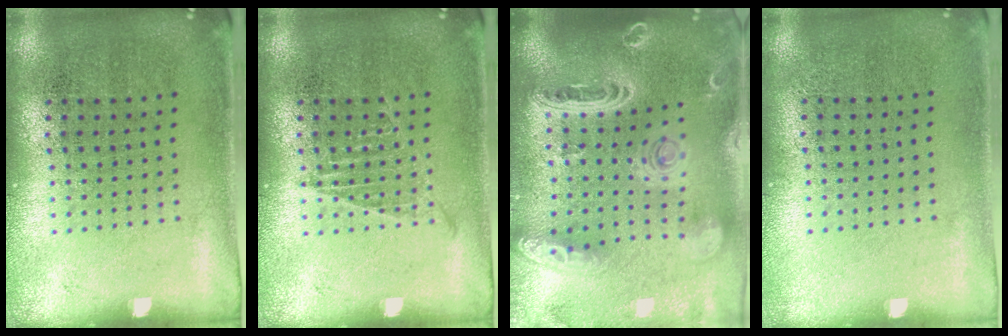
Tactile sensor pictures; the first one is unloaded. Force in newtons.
{"total": 1.0, "press": 1.0, "slide": 0.2}
{"total": 3.8, "press": 3.0, "slide": 2.3}
{"total": 0.0}